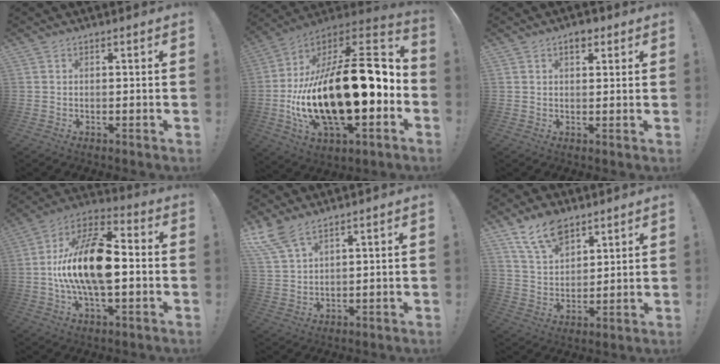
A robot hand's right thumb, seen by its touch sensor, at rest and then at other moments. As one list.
[{"total": 30.6, "force": [-2.6, 14.4, 26.8], "torque": [-0.471, -0.005, -0.034]}, {"total": 3.4, "force": [1.8, 2.1, 1.9], "torque": [-0.017, -0.006, 0.029]}, {"total": 19.9, "force": [-0.8, 9.3, 17.6], "torque": [-0.329, 0.007, -0.013]}, {"total": 7.8, "force": [6.0, 2.4, 4.3], "torque": [-0.096, -0.022, 0.117]}, {"total": 11.7, "force": [8.5, 6.2, 5.1], "torque": [-0.097, -0.040, 0.165]}]